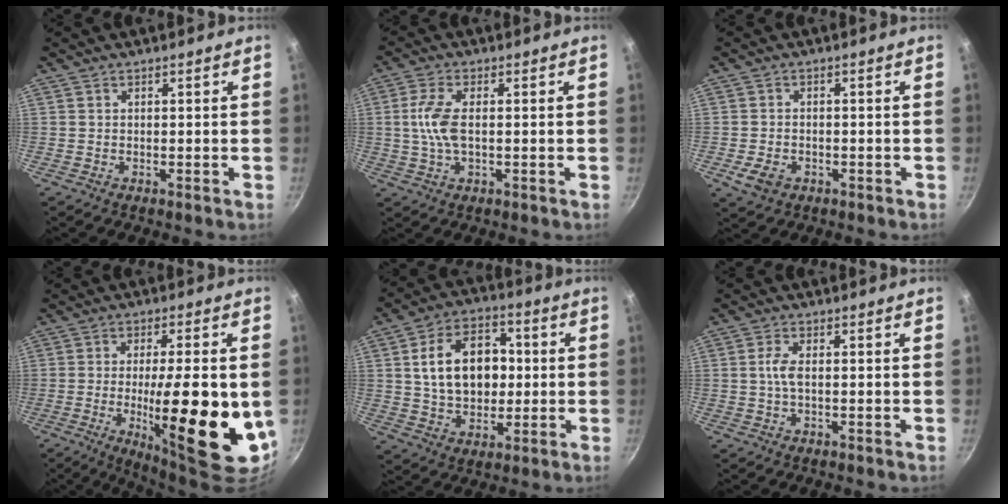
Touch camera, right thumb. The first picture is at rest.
{"total": 6.9, "force": [0.2, 3.1, 6.1], "torque": [-0.133, 0.005, 0.000]}
{"total": 4.4, "force": [-1.8, 3.1, 2.6], "torque": [-0.046, 0.009, -0.026]}
{"total": 20.6, "force": [-3.1, 5.6, 19.6], "torque": [-0.277, -0.005, -0.039]}
{"total": 15.5, "force": [1.6, 10.9, 10.9], "torque": [-0.146, 0.017, 0.026]}
{"total": 3.0, "force": [0.0, 1.2, 2.8], "torque": [-0.066, 0.006, -0.002]}